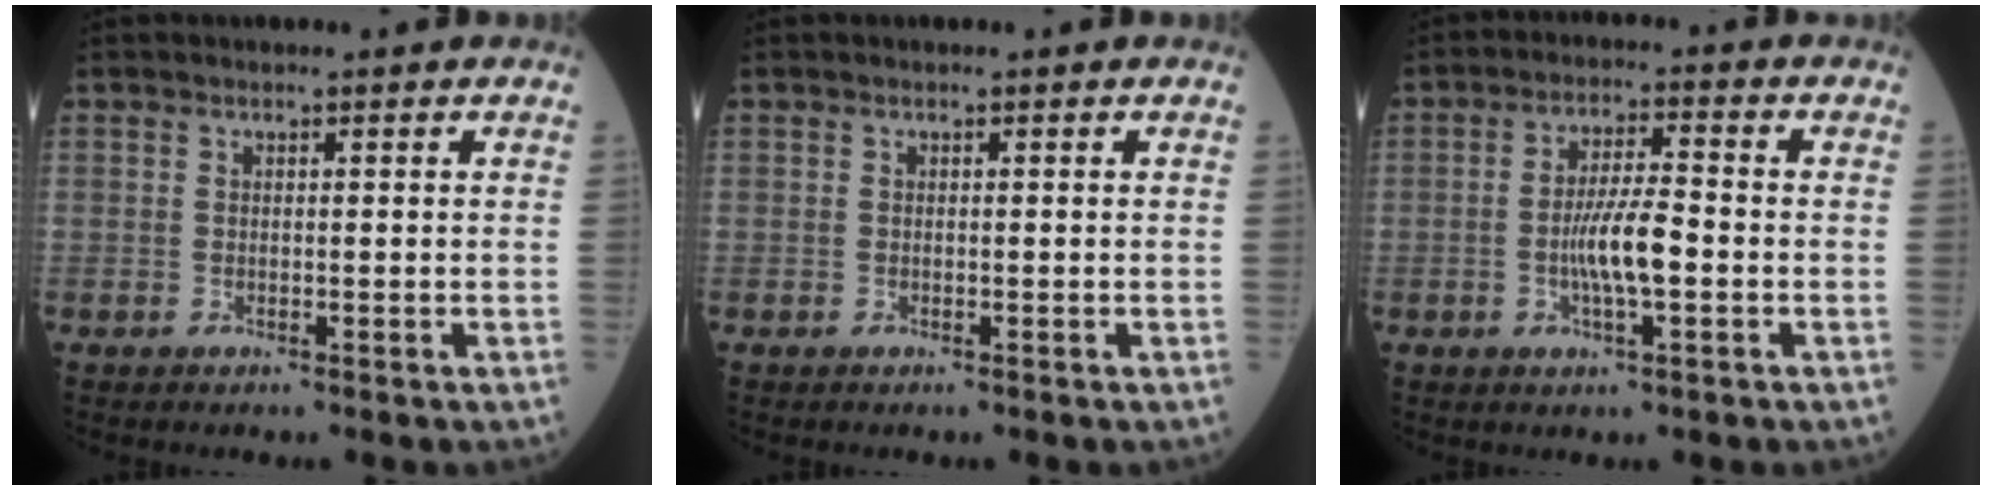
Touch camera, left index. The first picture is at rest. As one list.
[{"total": 0.0}, {"total": 6.6, "force": [-1.5, 1.0, 6.3], "torque": [-0.126, -0.002, -0.031]}]